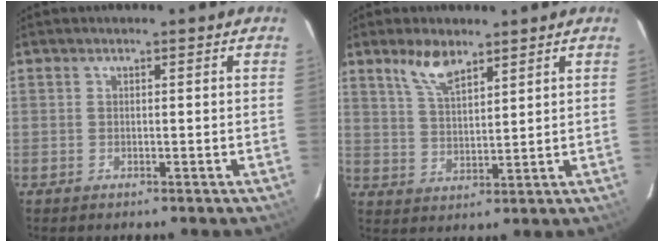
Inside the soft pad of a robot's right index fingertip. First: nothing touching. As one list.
[{"total": 6.4, "force": [4.6, 2.3, 3.8], "torque": [-0.070, 0.003, 0.093]}]